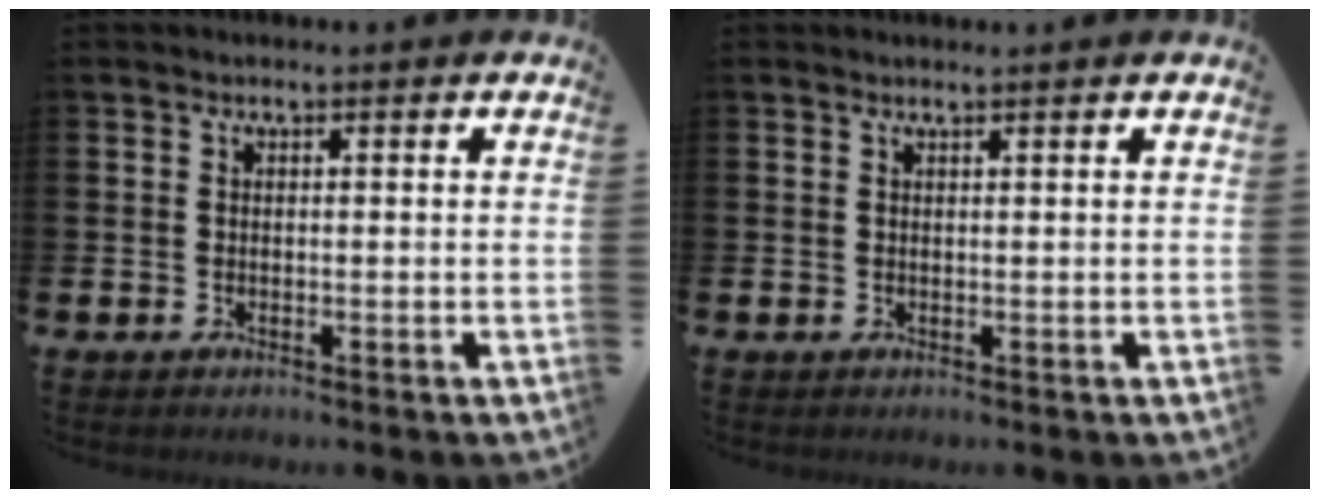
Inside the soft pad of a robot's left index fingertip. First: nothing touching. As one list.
[{"total": 0.6, "force": [0.5, -0.1, 0.2], "torque": [0.003, -0.003, 0.009]}]